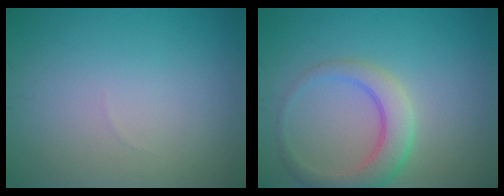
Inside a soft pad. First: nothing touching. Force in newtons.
{"total": 4.0, "press": 4.0, "slide": 0.3}